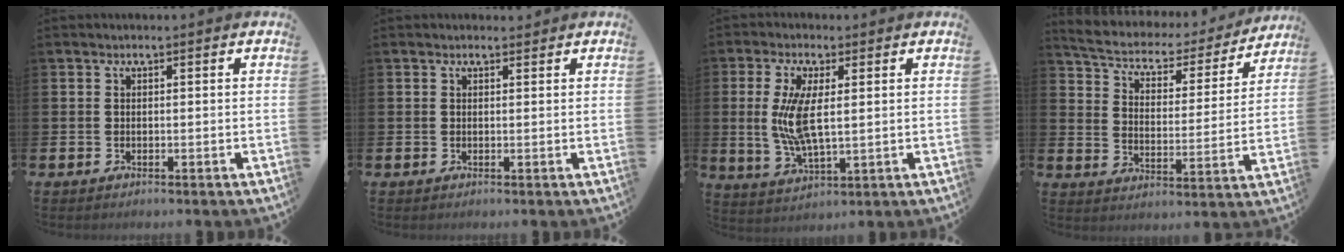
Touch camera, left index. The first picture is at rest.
{"total": 0.7, "force": [0.6, 0.3, 0.0], "torque": [0.010, 0.000, 0.009]}
{"total": 7.4, "force": [1.5, 2.9, 6.7], "torque": [-0.144, 0.001, 0.023]}
{"total": 5.1, "force": [4.6, 1.7, 1.4], "torque": [-0.052, -0.037, 0.070]}